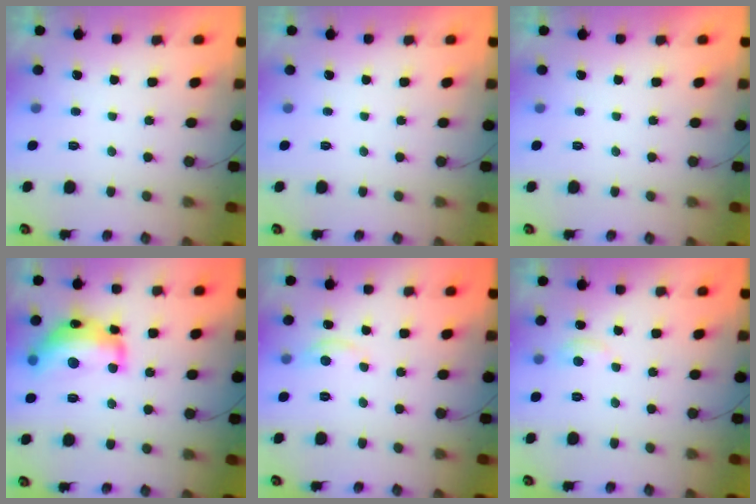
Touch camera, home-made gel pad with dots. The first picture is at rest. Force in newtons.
{"total": 0.0}
{"total": 0.0}
{"total": 18.4, "press": 18.4, "slide": 0.6}
{"total": 5.3, "press": 5.2, "slide": 0.7}
{"total": 5.9, "press": 5.8, "slide": 0.8}